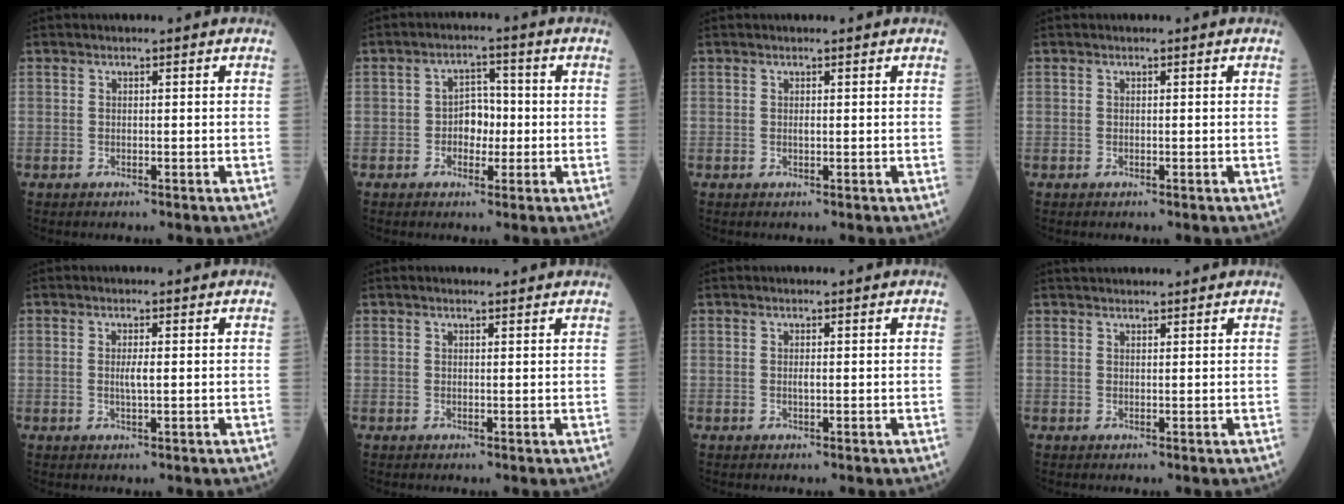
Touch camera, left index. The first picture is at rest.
{"total": 4.1, "force": [-0.6, 2.8, 3.0], "torque": [-0.046, 0.013, -0.014]}
{"total": 0.6, "force": [0.3, 0.1, 0.5], "torque": [-0.014, 0.003, 0.004]}
{"total": 0.0}
{"total": 1.7, "force": [0.2, 0.1, 1.6], "torque": [-0.035, 0.000, 0.003]}
{"total": 2.5, "force": [2.4, 0.2, 0.6], "torque": [-0.011, 0.011, 0.028]}
{"total": 0.7, "force": [0.2, 0.1, 0.6], "torque": [-0.017, 0.002, 0.003]}
{"total": 6.0, "force": [5.6, 0.8, 2.0], "torque": [-0.023, 0.036, 0.077]}